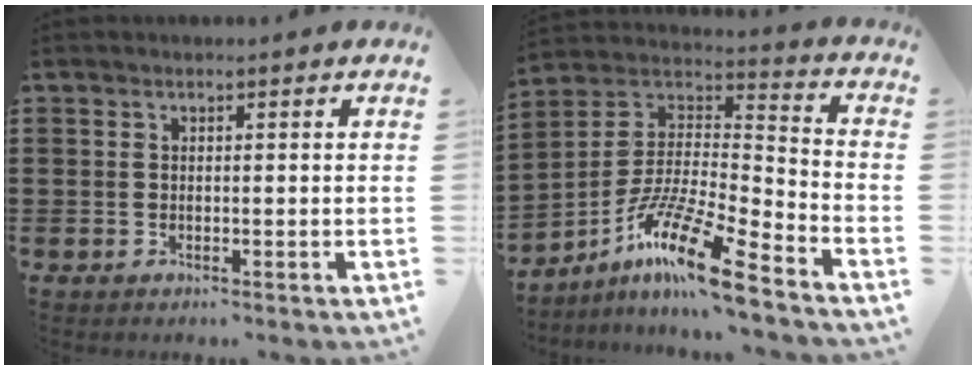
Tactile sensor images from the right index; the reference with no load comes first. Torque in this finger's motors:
{"motor_torque": [0.03, 0.10, 0.49, 0.13]}